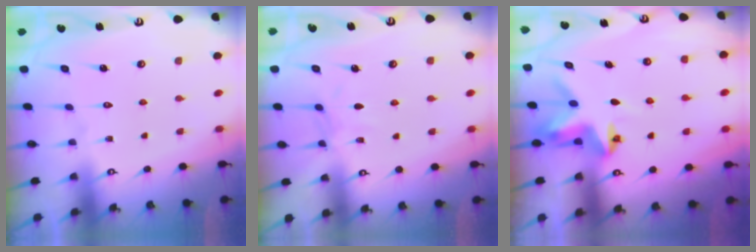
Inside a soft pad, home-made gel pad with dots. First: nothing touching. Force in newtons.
{"total": 5.4, "press": 5.4, "slide": 0.6}
{"total": 3.8, "press": 3.8, "slide": 0.3}